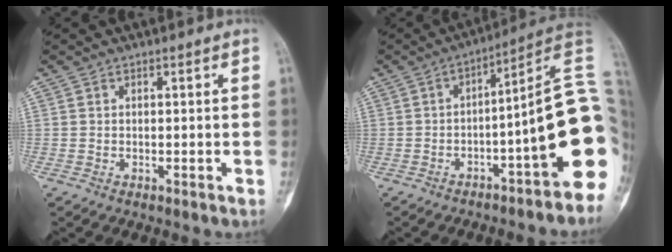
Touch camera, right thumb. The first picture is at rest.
{"total": 17.3, "force": [-3.1, 3.0, 16.7], "torque": [-0.180, 0.035, -0.043]}